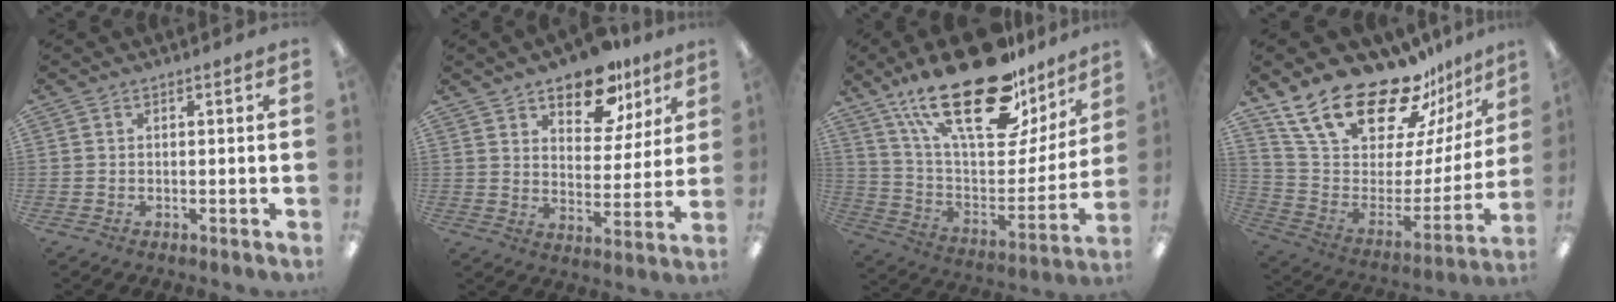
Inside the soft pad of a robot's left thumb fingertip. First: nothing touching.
{"total": 13.4, "force": [9.9, 6.7, 5.9], "torque": [-0.078, -0.058, 0.176]}
{"total": 30.6, "force": [19.4, 12.7, 19.9], "torque": [-0.326, -0.118, 0.329]}
{"total": 25.1, "force": [19.4, 9.0, 13.1], "torque": [-0.224, -0.131, 0.341]}